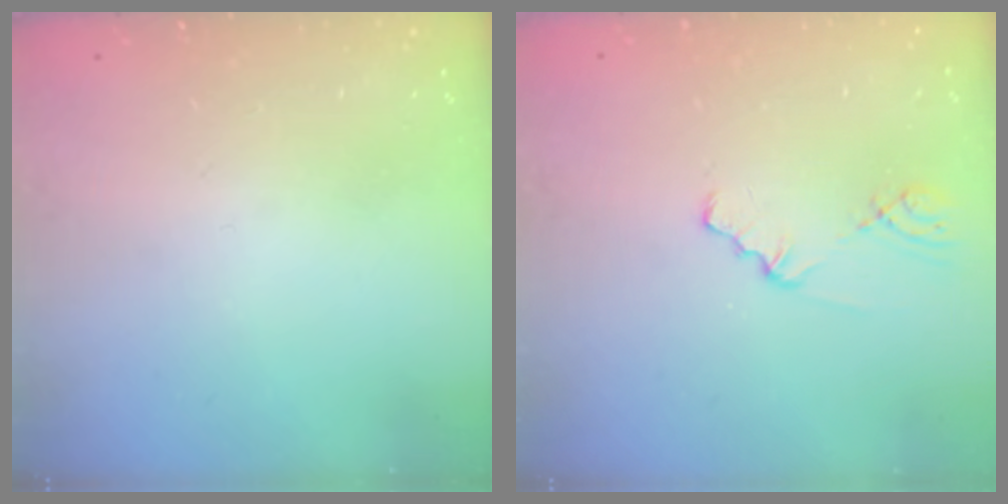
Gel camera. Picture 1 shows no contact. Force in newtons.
{"total": 1.6, "press": 1.6, "slide": 0.3}